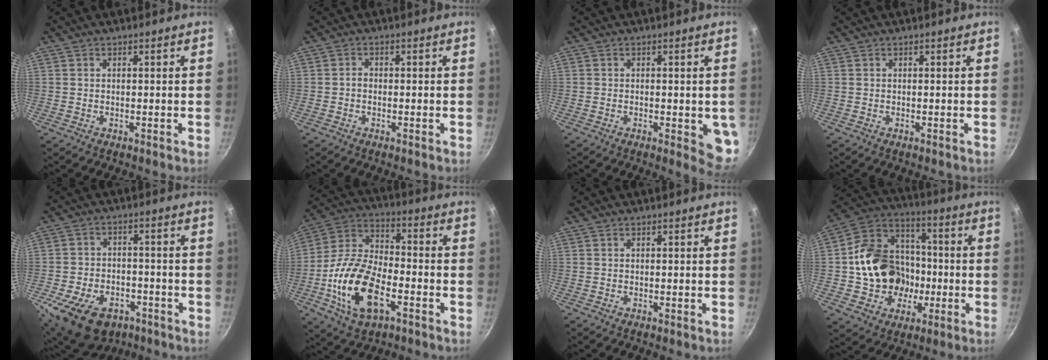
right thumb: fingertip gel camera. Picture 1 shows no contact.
{"total": 1.2, "force": [-0.4, 0.9, 0.7], "torque": [-0.011, 0.006, -0.008]}
{"total": 5.9, "force": [-1.0, 2.5, 5.3], "torque": [-0.043, -0.007, -0.010]}
{"total": 0.0}
{"total": 16.8, "force": [-7.9, 11.2, 9.7], "torque": [-0.162, 0.027, -0.120]}
{"total": 18.5, "force": [-6.2, 9.7, 14.5], "torque": [-0.272, 0.033, -0.128]}
{"total": 0.0}
{"total": 18.4, "force": [-2.2, 15.7, 9.4], "torque": [-0.128, 0.046, -0.037]}